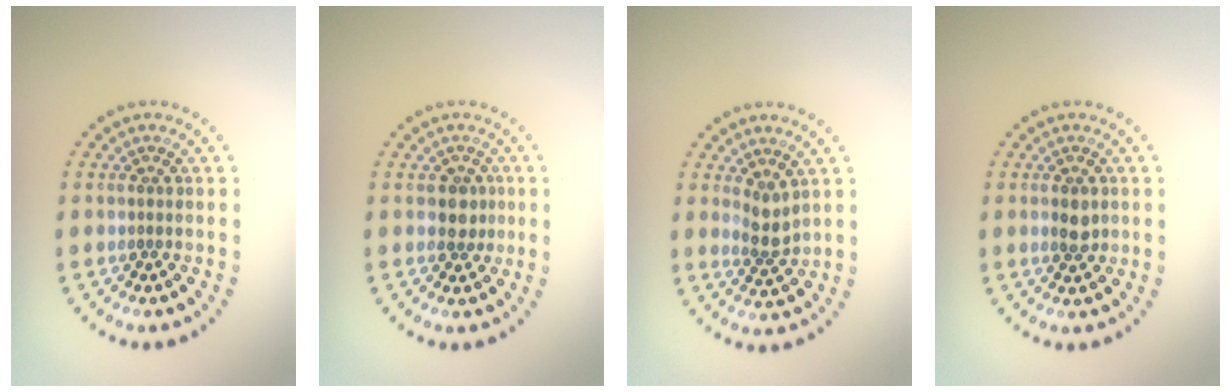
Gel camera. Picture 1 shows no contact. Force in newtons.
{"total": 1.9, "press": 1.7, "slide": 0.8}
{"total": 2.0, "press": 1.6, "slide": 1.2}
{"total": 1.6, "press": 1.6, "slide": 0.1}